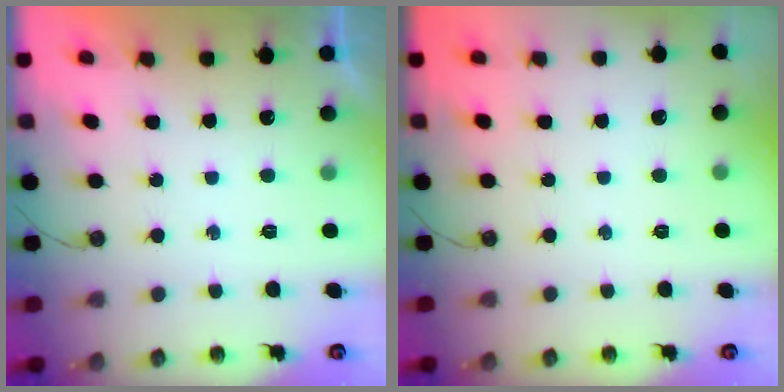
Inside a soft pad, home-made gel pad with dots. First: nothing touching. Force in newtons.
{"total": 0.0}